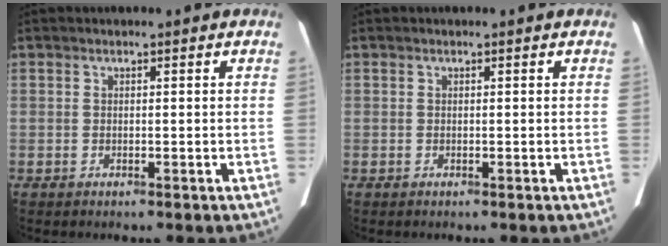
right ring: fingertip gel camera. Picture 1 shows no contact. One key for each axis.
{"total": 0.0}